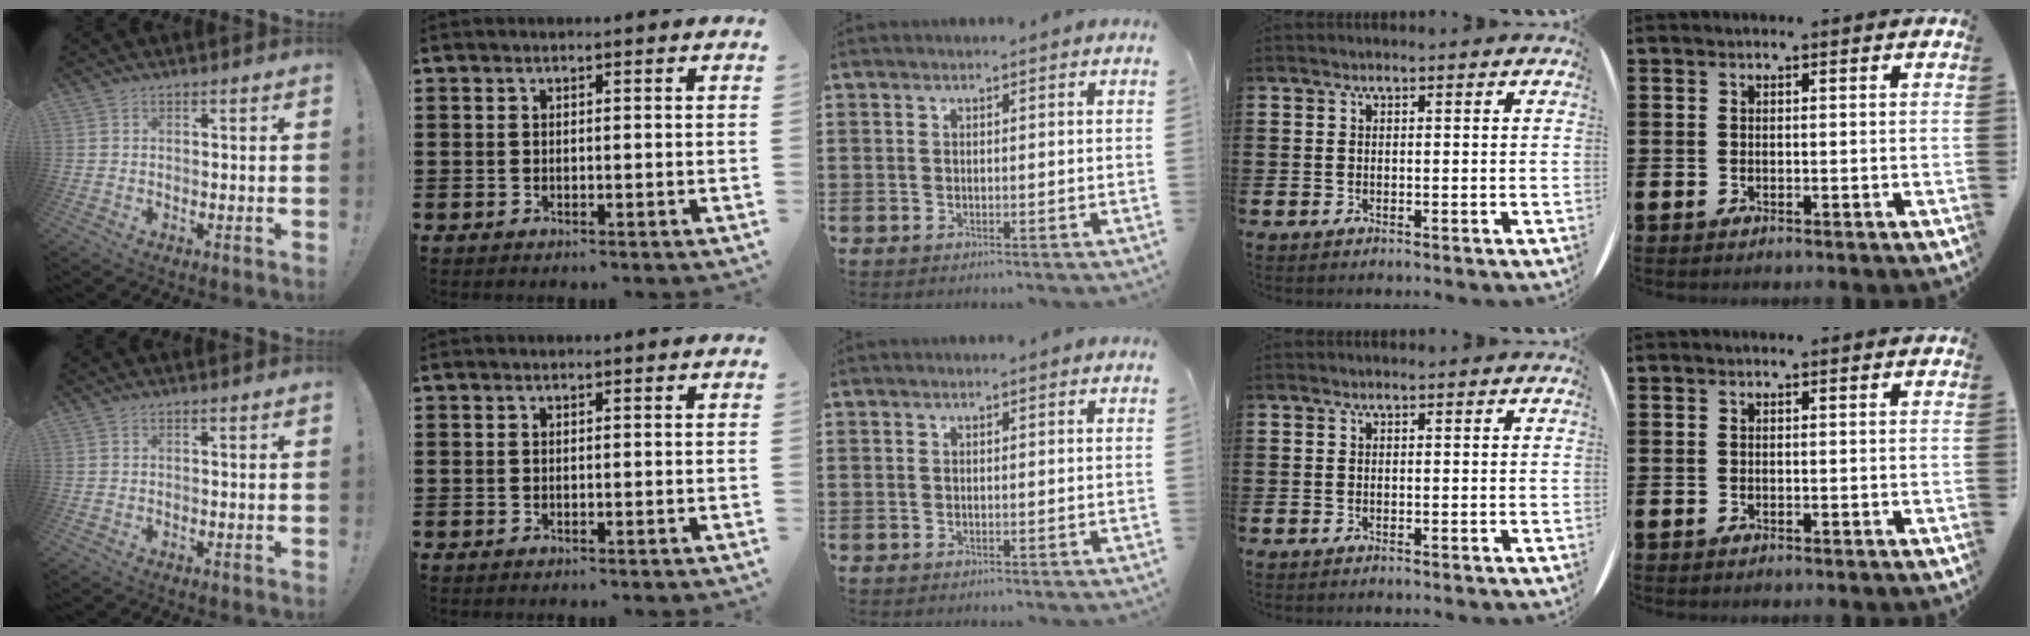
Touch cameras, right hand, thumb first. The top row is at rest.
{}